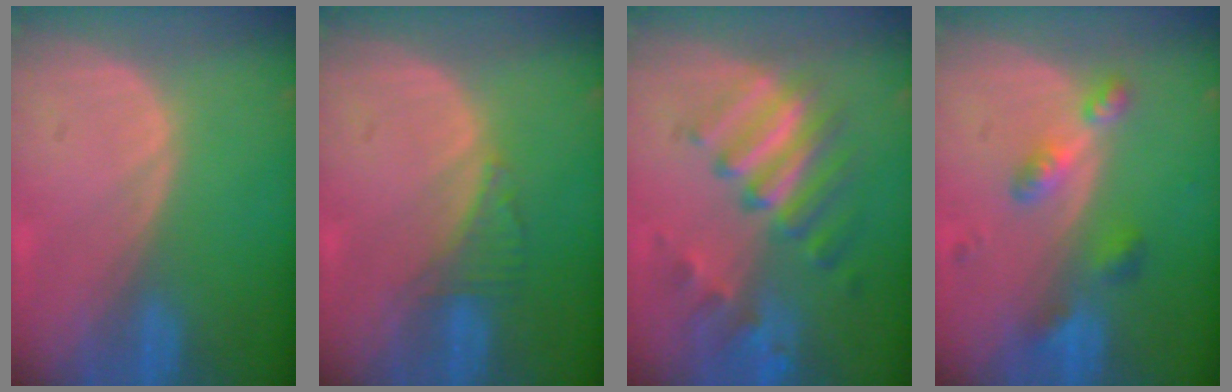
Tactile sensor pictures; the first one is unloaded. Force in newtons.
{"total": 2.5, "press": 2.5, "slide": 0.2}
{"total": 9.6, "press": 8.2, "slide": 4.9}
{"total": 5.5, "press": 4.8, "slide": 2.6}